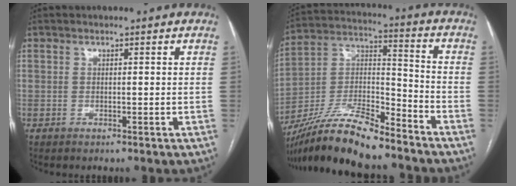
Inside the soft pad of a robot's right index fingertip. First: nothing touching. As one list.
[{"total": 17.1, "force": [-14.5, 2.3, 8.7], "torque": [-0.175, 0.000, -0.266]}]